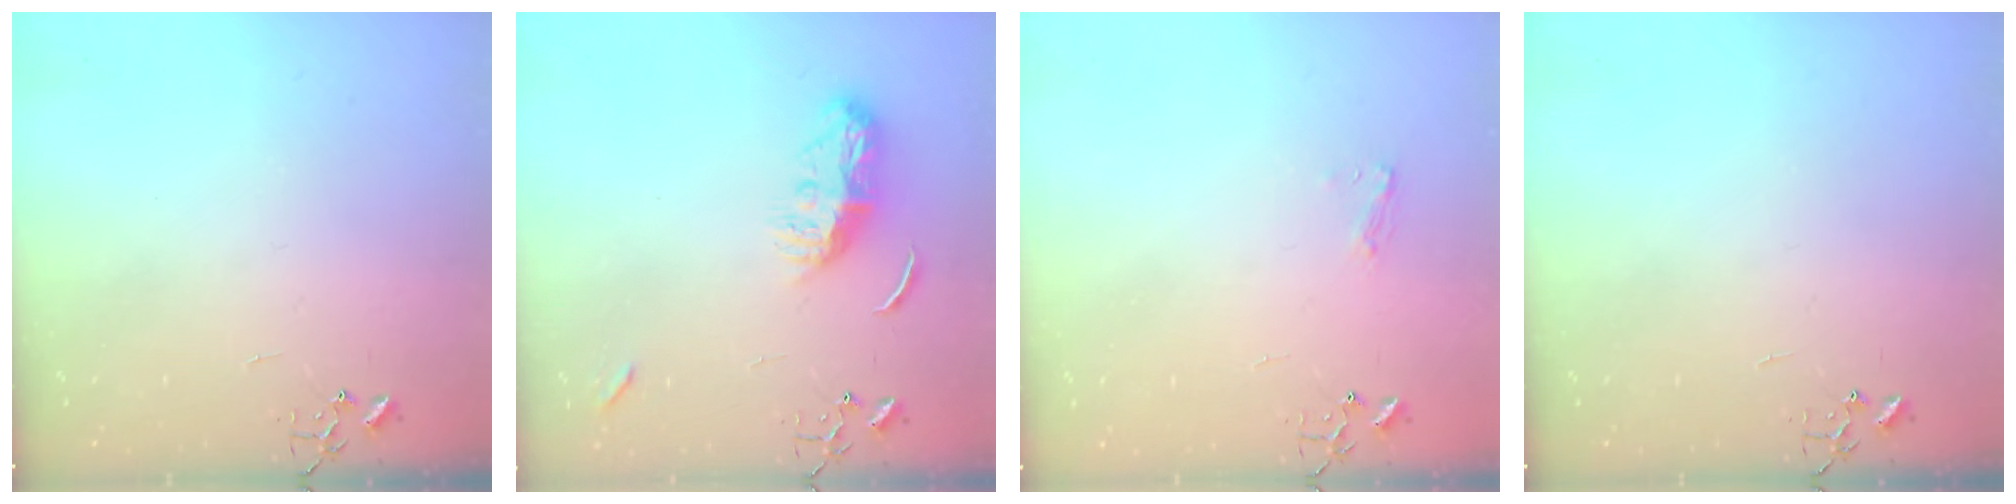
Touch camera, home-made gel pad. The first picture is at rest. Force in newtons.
{"total": 9.1, "press": 9.1, "slide": 0.8}
{"total": 5.7, "press": 5.7, "slide": 0.7}
{"total": 0.0}